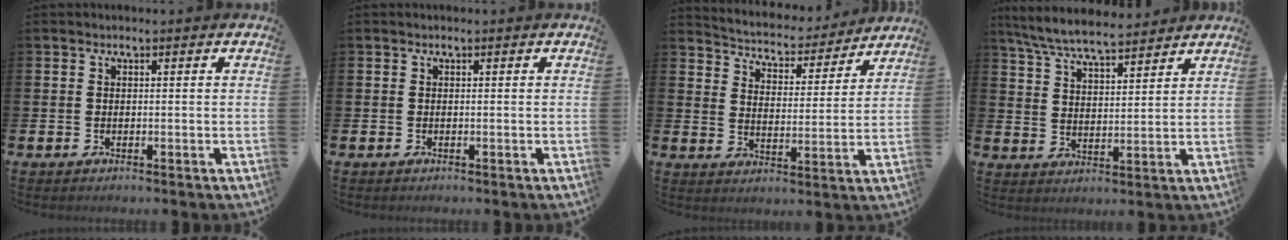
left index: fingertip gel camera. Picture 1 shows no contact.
{"total": 0.0}
{"total": 5.0, "force": [4.8, 1.4, 0.3], "torque": [-0.028, -0.046, 0.076]}
{"total": 7.1, "force": [6.7, 0.8, 2.1], "torque": [-0.064, -0.032, 0.122]}